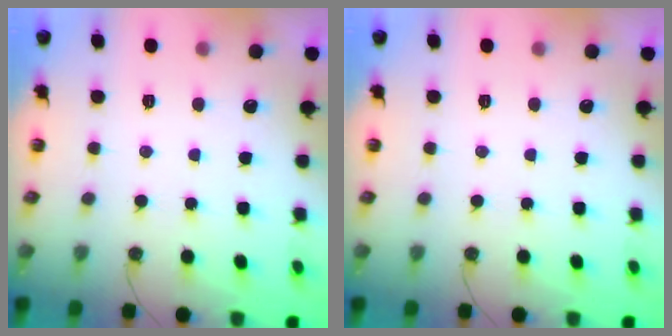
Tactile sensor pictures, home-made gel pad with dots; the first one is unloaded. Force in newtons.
{"total": 0.0}